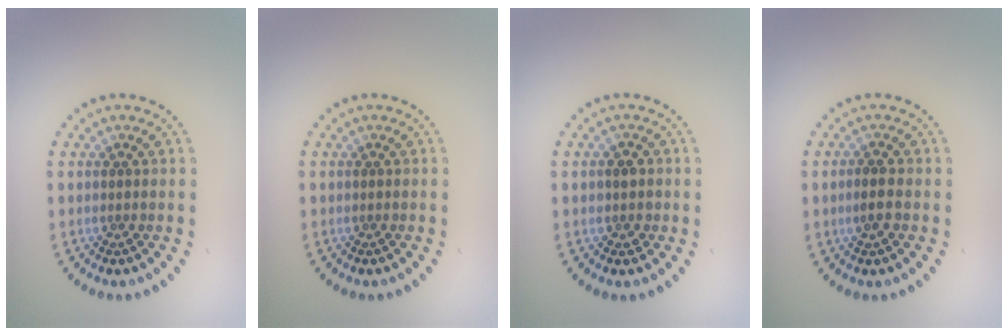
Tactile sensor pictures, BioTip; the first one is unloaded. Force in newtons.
{"total": 0.0}
{"total": 1.4, "press": 1.4, "slide": 0.4}
{"total": 1.9, "press": 1.7, "slide": 0.7}